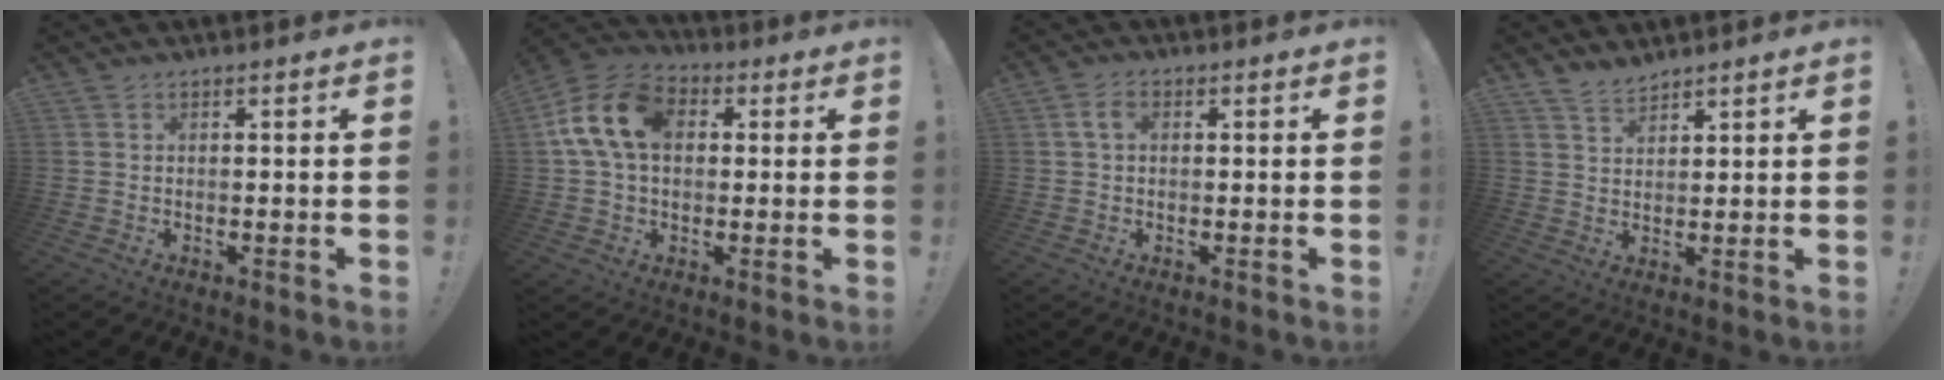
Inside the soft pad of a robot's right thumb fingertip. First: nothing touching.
{"total": 15.2, "force": [3.3, 10.5, 10.5], "torque": [-0.191, 0.012, 0.063]}
{"total": 3.4, "force": [0.9, 2.2, 2.5], "torque": [-0.043, 0.007, 0.016]}
{"total": 4.0, "force": [3.7, 1.2, 1.0], "torque": [-0.019, -0.026, 0.070]}